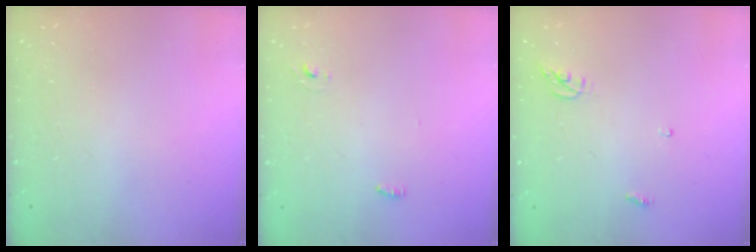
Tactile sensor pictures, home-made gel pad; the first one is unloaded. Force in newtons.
{"total": 3.0, "press": 2.8, "slide": 1.2}
{"total": 3.8, "press": 3.8, "slide": 0.3}